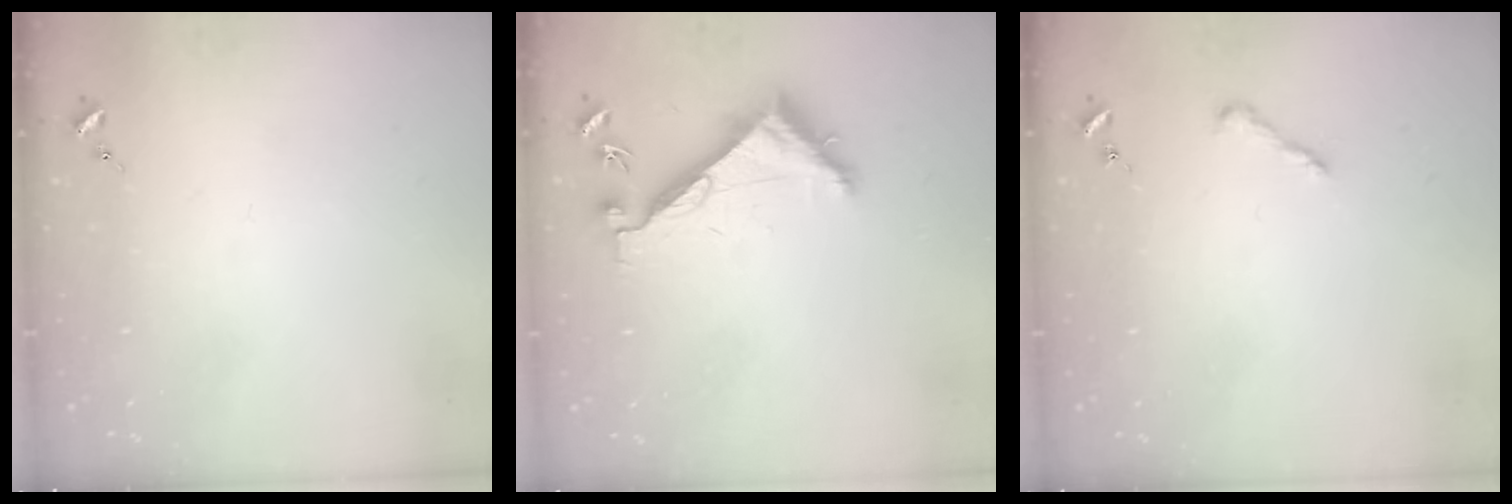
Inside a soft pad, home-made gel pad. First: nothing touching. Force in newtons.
{"total": 7.2, "press": 7.2, "slide": 0.3}
{"total": 4.3, "press": 4.3, "slide": 0.5}